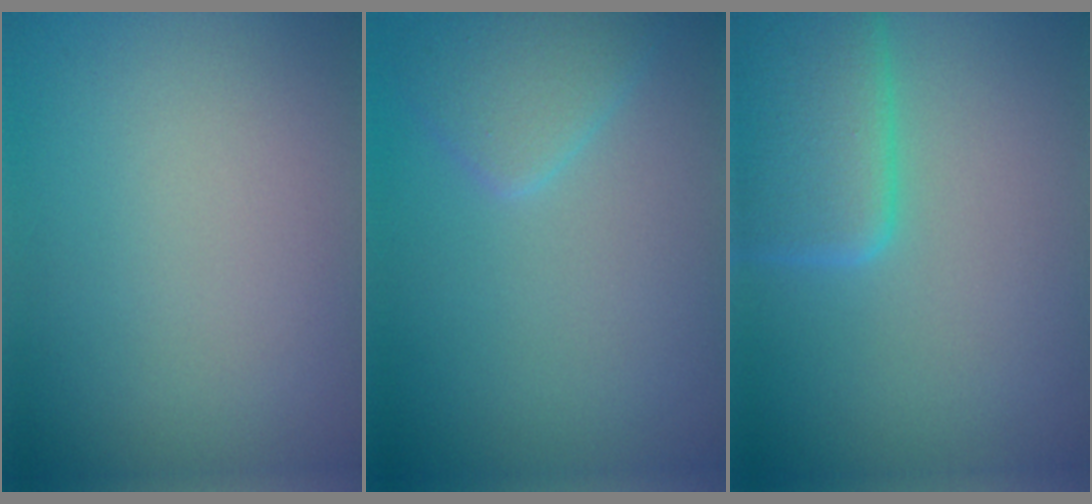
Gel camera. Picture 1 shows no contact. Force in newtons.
{"total": 2.4, "press": 2.4, "slide": 0.1}
{"total": 5.7, "press": 5.7, "slide": 0.5}